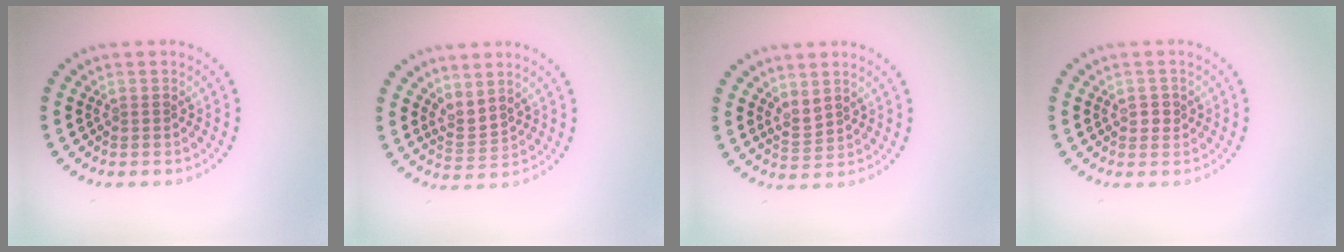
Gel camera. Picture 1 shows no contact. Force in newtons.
{"total": 2.1, "press": 1.4, "slide": 1.6}
{"total": 1.7, "press": 1.4, "slide": 1.0}
{"total": 1.2, "press": 1.1, "slide": 0.5}